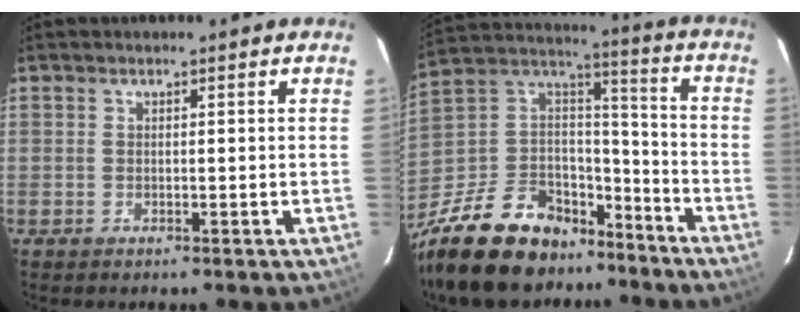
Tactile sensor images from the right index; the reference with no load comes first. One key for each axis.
{"total": 24.7, "fx": -17.2, "fy": 13.7, "fz": 11.2, "tx": -0.260, "ty": 0.046, "tz": -0.271}